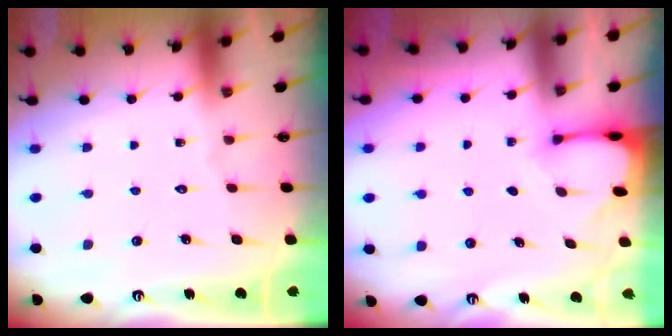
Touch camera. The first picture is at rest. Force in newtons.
{"total": 2.7, "press": 2.7, "slide": 0.3}